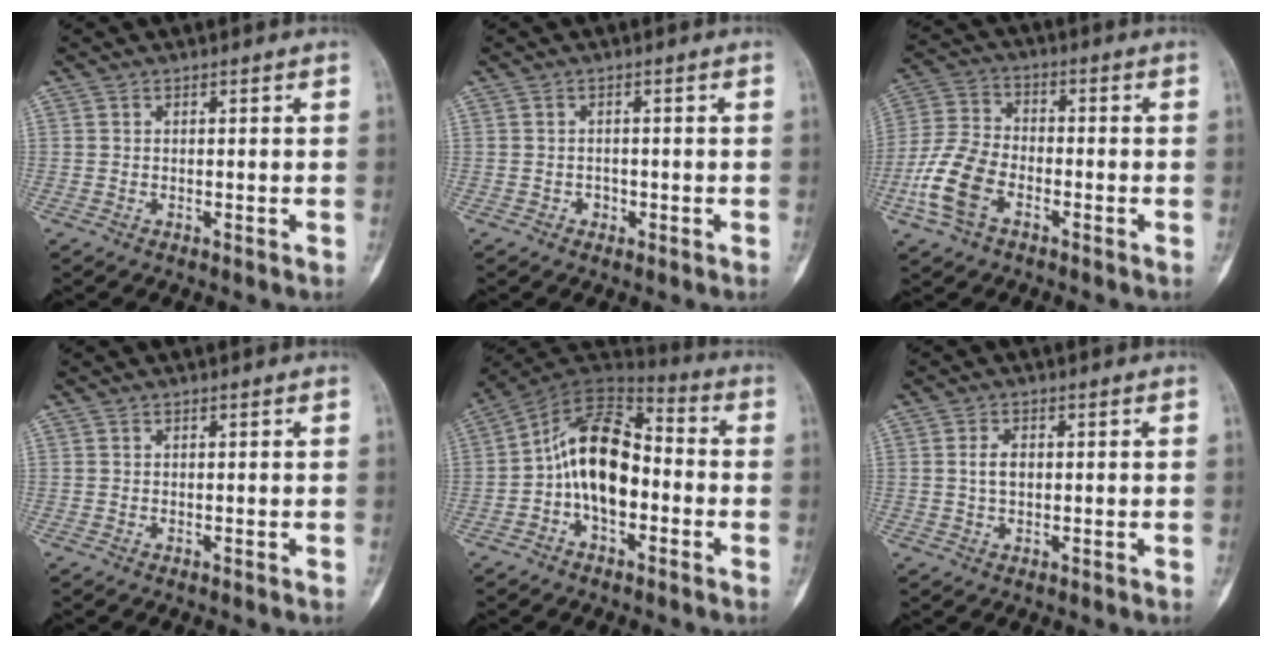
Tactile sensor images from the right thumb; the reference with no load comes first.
{"total": 1.3, "force": [-0.6, 1.1, 0.4], "torque": [0.000, 0.005, -0.009]}
{"total": 11.2, "force": [-4.4, 6.9, 7.6], "torque": [-0.164, 0.022, -0.090]}
{"total": 0.0}
{"total": 14.7, "force": [-2.5, 8.7, 11.6], "torque": [-0.182, 0.051, -0.052]}
{"total": 3.1, "force": [0.3, 1.9, 2.4], "torque": [-0.043, 0.003, 0.006]}